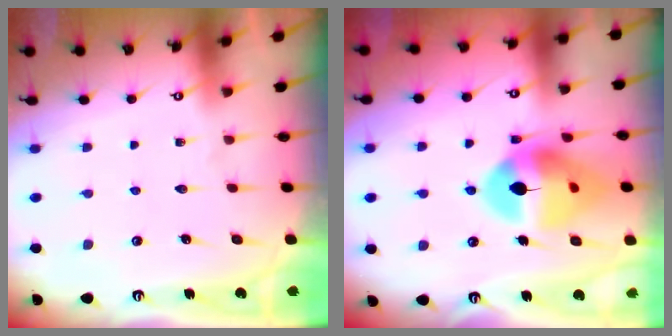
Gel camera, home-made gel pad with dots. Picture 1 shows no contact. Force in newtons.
{"total": 15.7, "press": 15.6, "slide": 1.8}